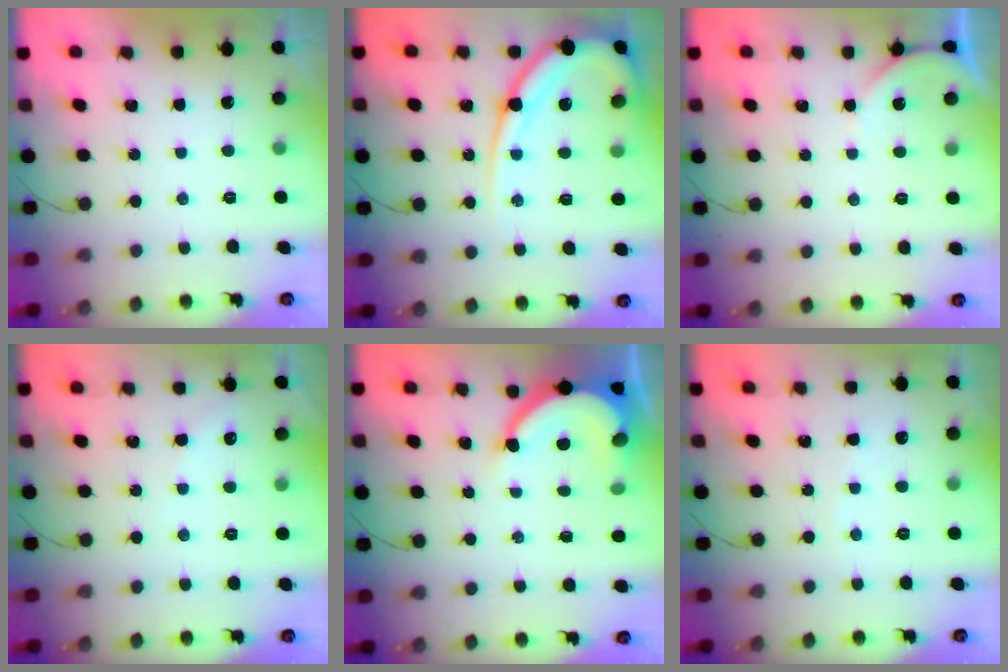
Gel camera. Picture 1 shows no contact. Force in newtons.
{"total": 14.4, "press": 14.3, "slide": 1.1}
{"total": 3.8, "press": 3.8, "slide": 0.5}
{"total": 2.7, "press": 2.7, "slide": 0.5}
{"total": 10.0, "press": 9.9, "slide": 1.0}
{"total": 1.8, "press": 1.7, "slide": 0.2}